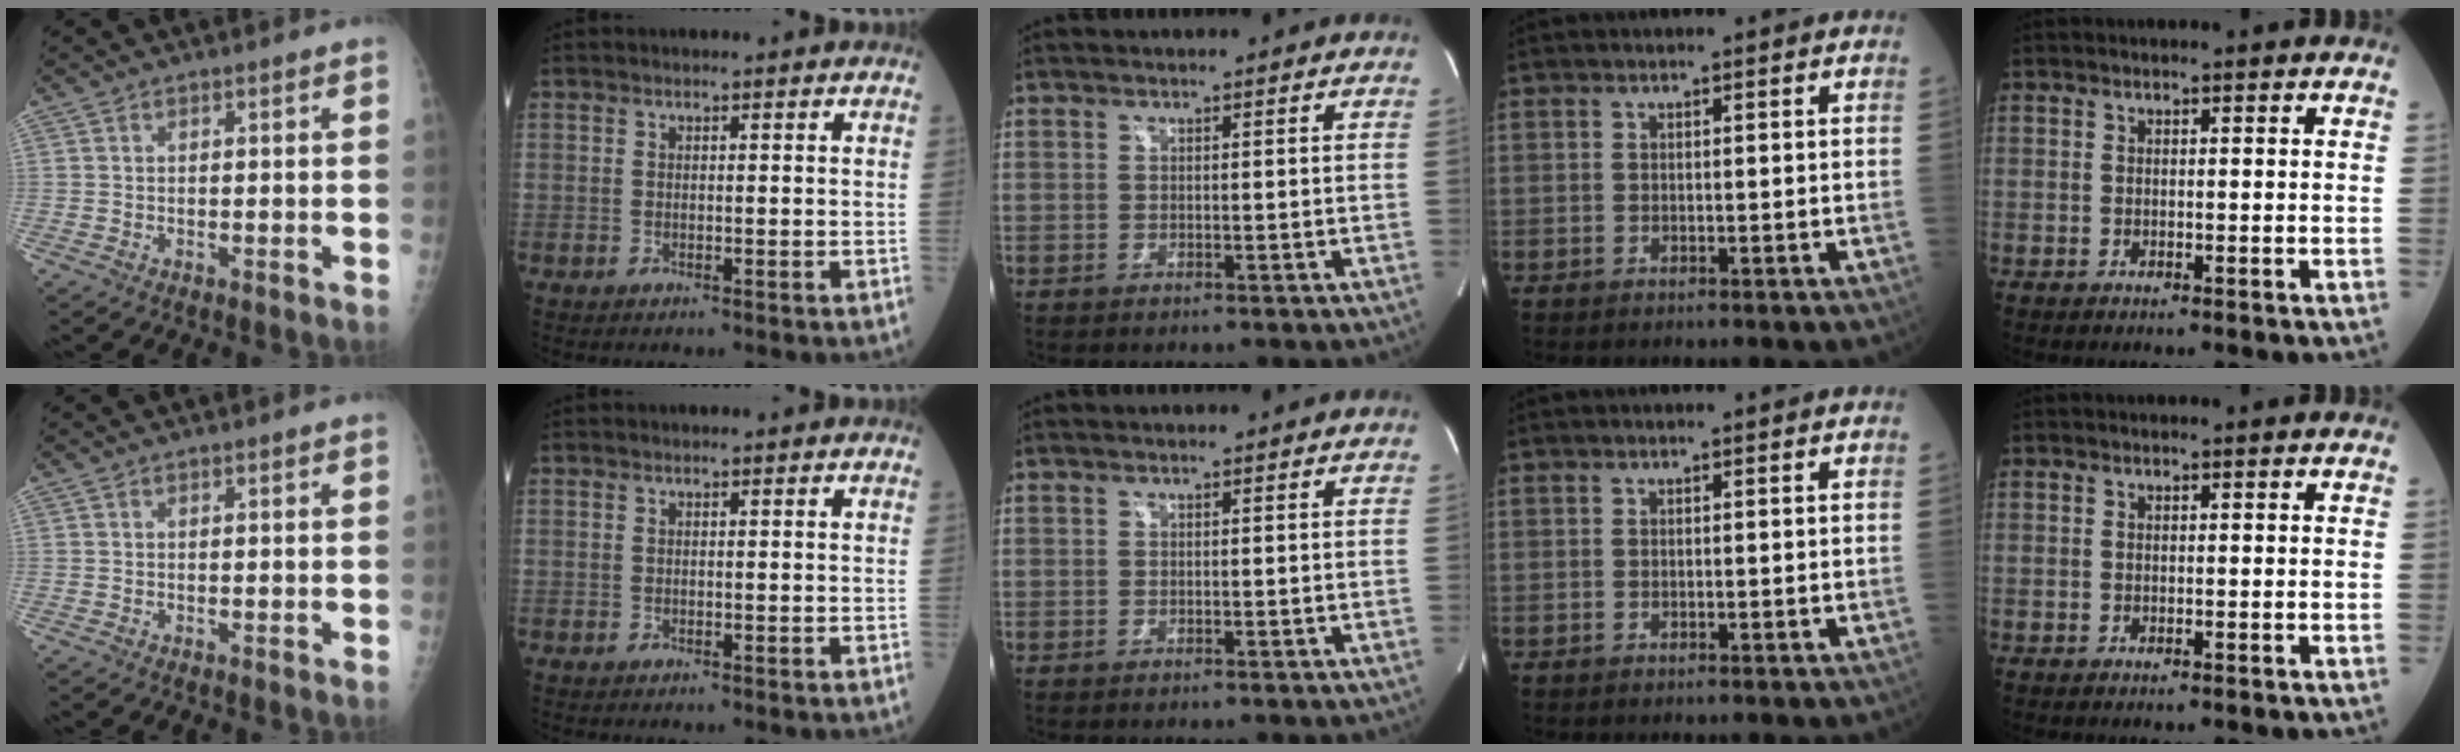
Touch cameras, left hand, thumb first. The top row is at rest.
{}